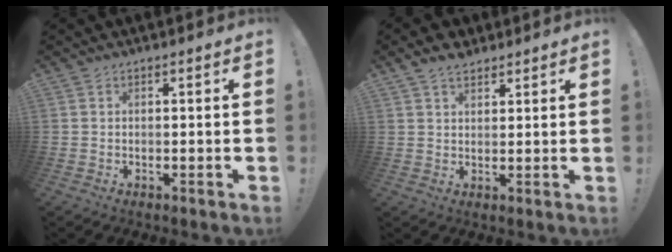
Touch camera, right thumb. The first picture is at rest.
{"total": 4.6, "force": [3.4, 2.6, 1.7], "torque": [-0.020, -0.016, 0.062]}